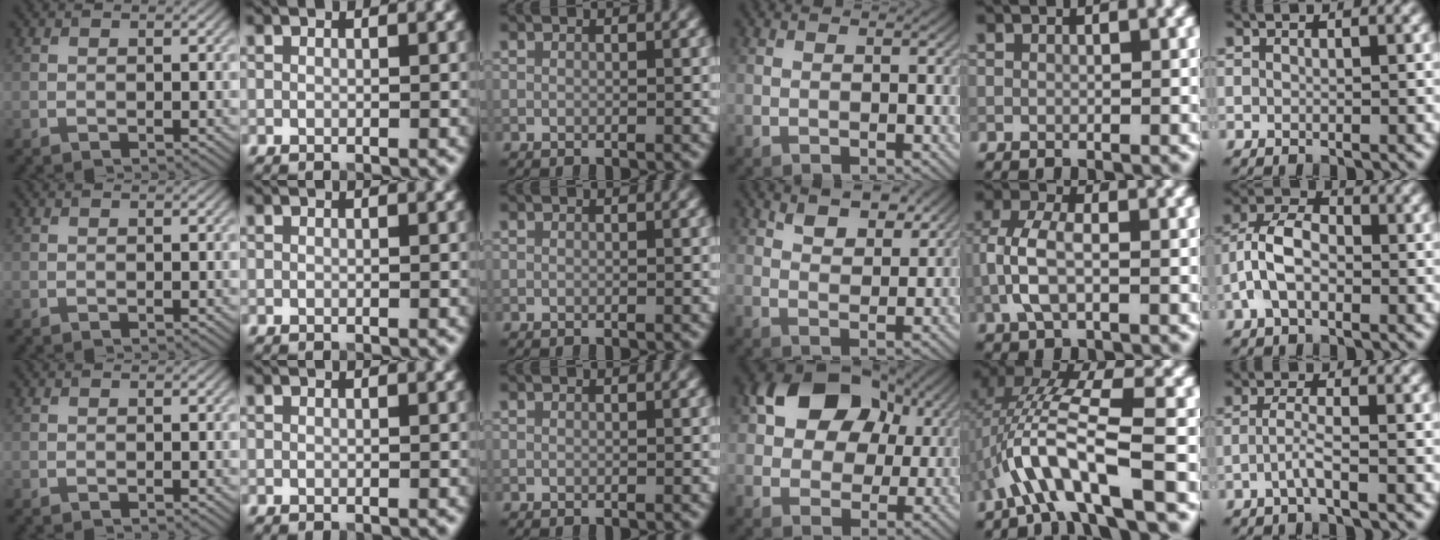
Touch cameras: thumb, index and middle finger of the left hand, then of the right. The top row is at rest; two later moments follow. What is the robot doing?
{"motion": "lift_and_place", "object": "calculator"}